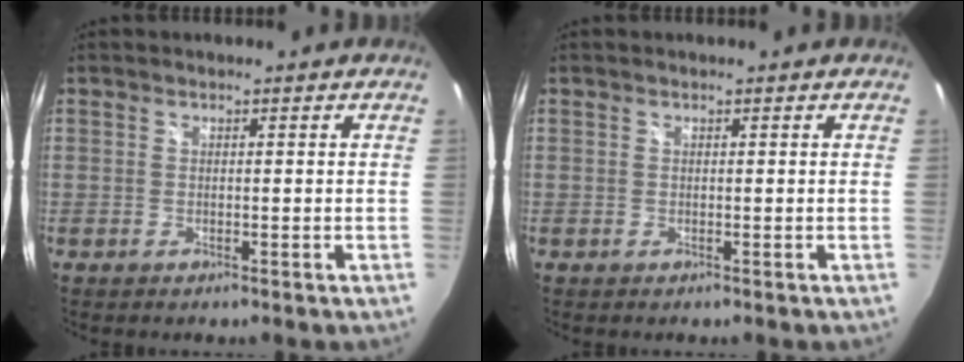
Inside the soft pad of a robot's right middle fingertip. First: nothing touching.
{"total": 0.0}